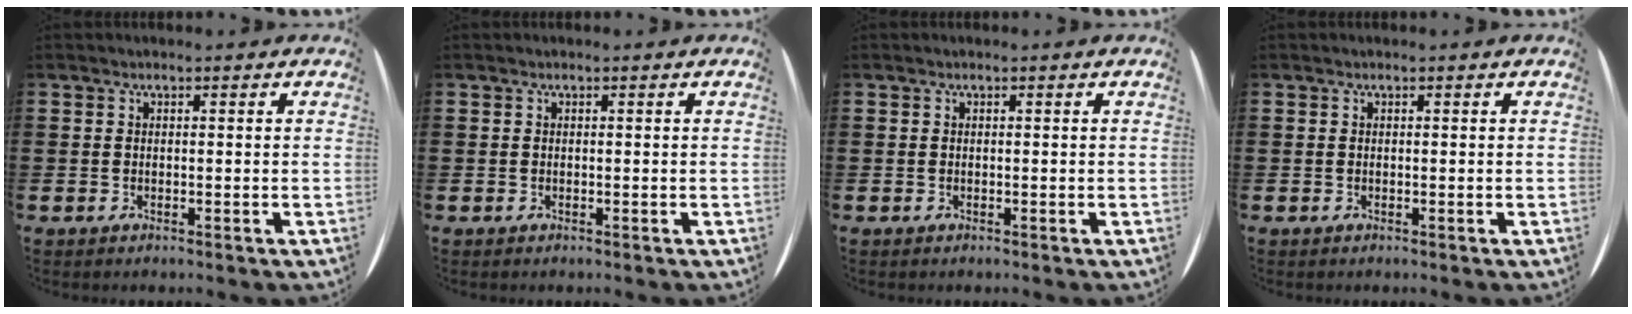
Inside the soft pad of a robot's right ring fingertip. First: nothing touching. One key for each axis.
{"total": 0.0}
{"total": 0.0}
{"total": 0.0}